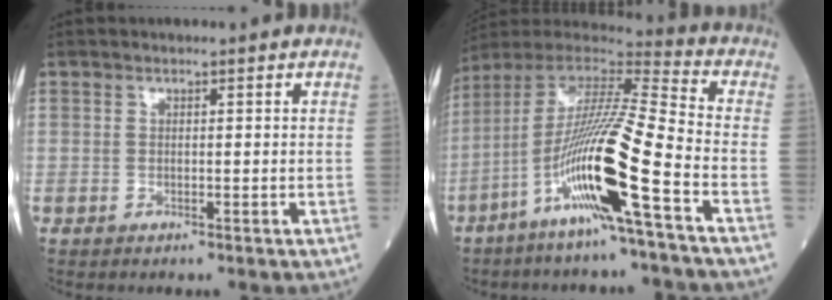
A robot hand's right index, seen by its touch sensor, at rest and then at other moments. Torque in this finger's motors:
{"motor_torque": [1.83, -0.31, 1.05, 0.21]}